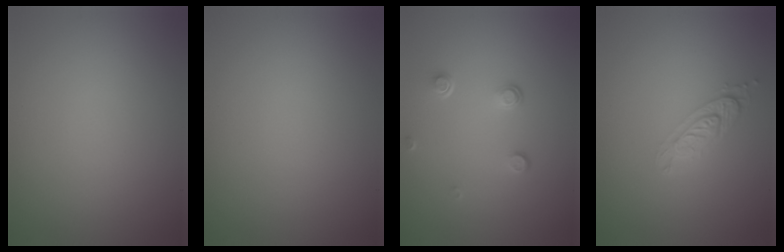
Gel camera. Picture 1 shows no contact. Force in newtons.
{"total": 0.0}
{"total": 1.4, "press": 0.8, "slide": 1.2}
{"total": 2.0, "press": 1.9, "slide": 0.6}